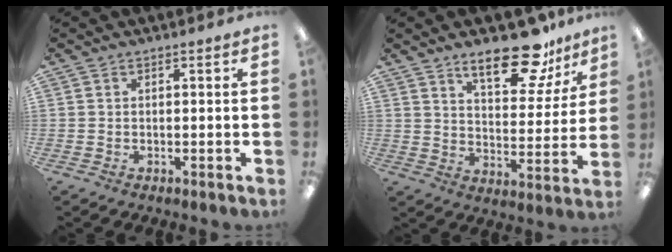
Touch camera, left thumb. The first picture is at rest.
{"total": 16.8, "force": [12.1, 6.5, 9.7], "torque": [-0.134, -0.070, 0.202]}